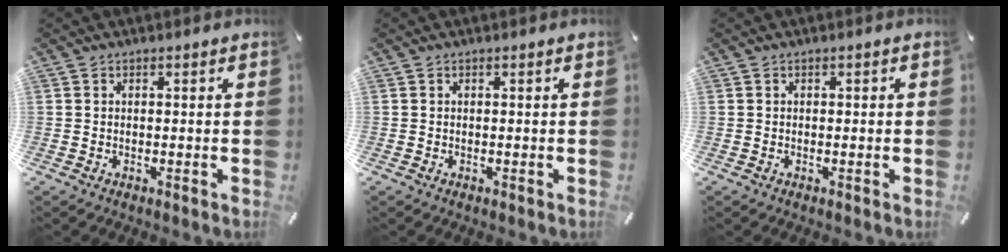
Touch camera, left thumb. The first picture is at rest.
{"total": 0.0}
{"total": 0.0}